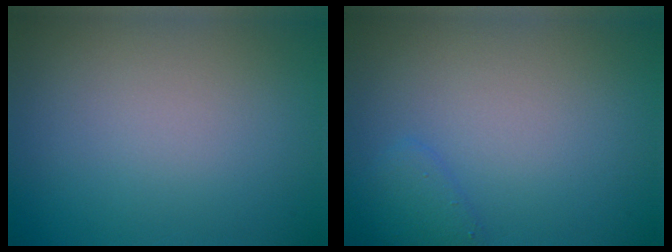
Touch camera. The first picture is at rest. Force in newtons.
{"total": 1.5, "press": 1.5, "slide": 0.1}